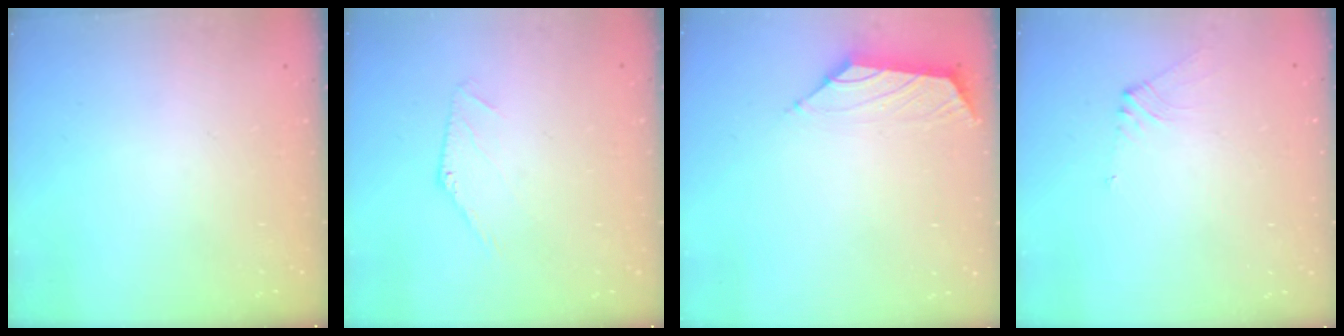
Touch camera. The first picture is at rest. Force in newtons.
{"total": 0.0}
{"total": 1.5, "press": 1.4, "slide": 0.6}
{"total": 2.2, "press": 2.1, "slide": 0.6}